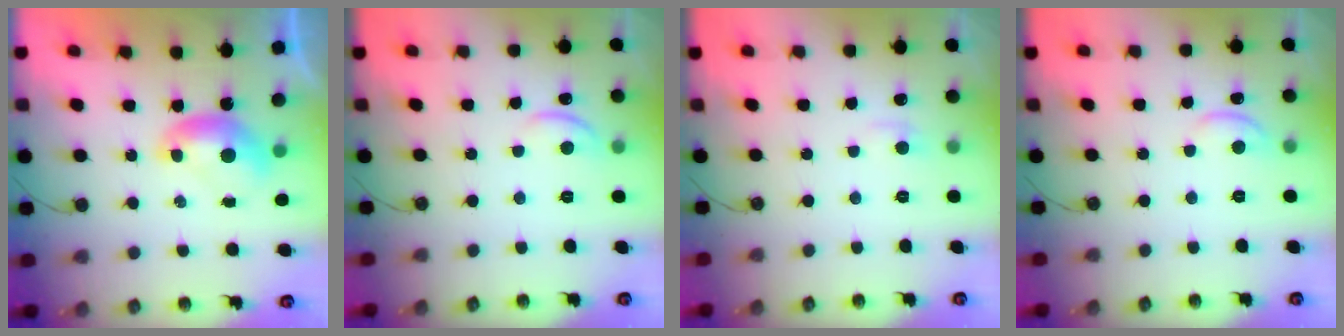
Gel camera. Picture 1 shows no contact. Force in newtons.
{"total": 1.9, "press": 1.8, "slide": 0.6}
{"total": 1.2, "press": 0.9, "slide": 0.7}
{"total": 0.9, "press": 0.6, "slide": 0.6}